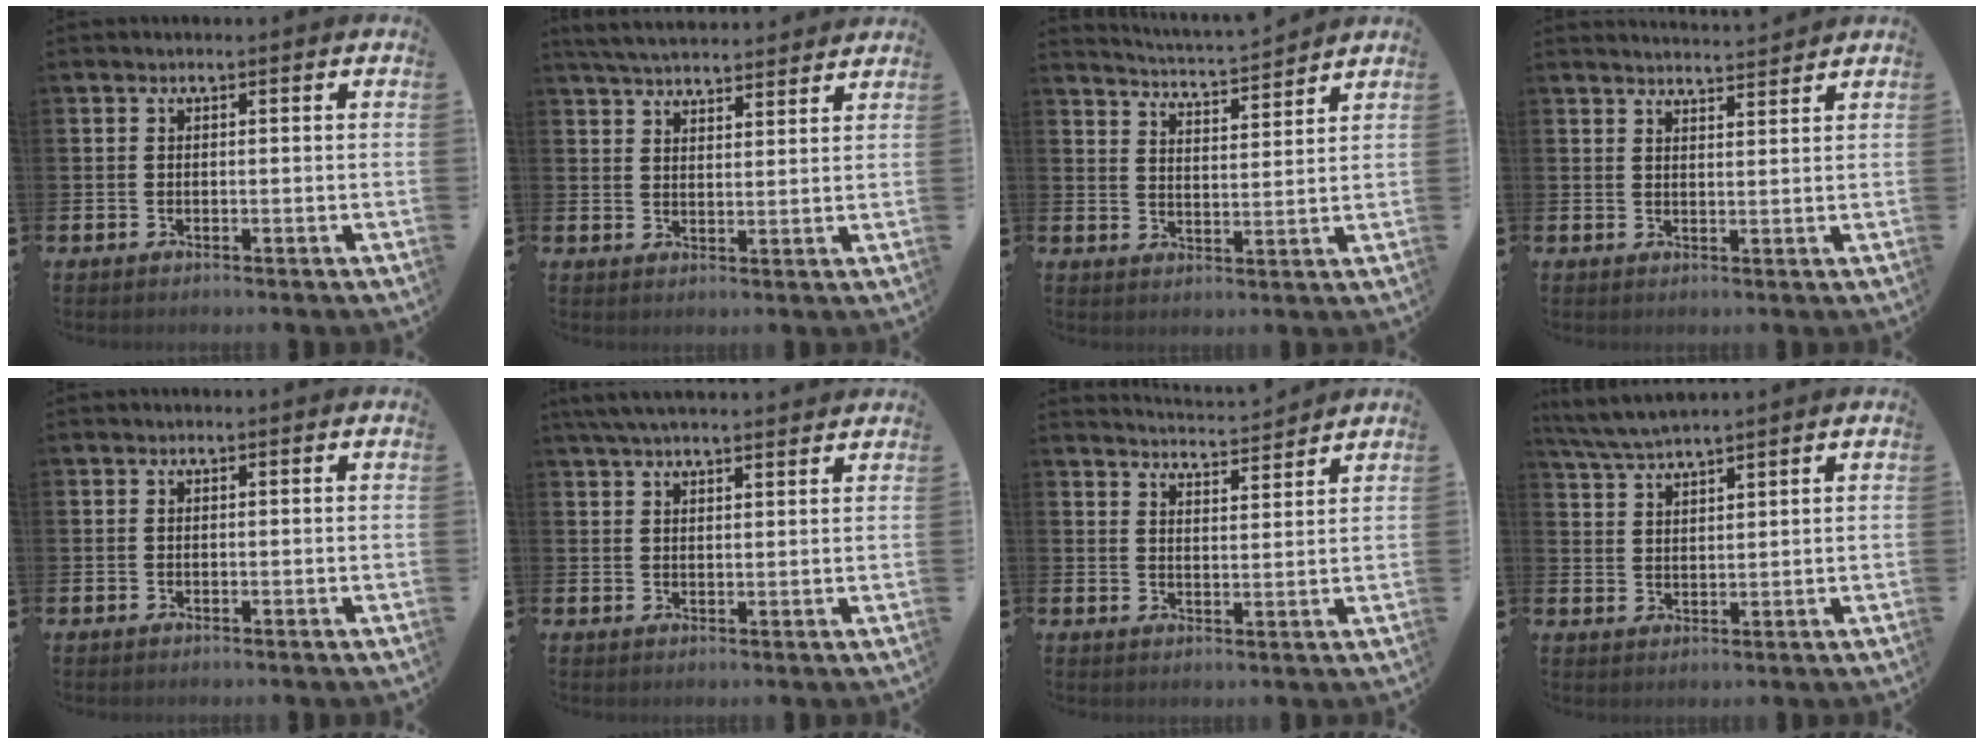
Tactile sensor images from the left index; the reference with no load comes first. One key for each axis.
{"total": 4.9, "fx": 4.8, "fy": 0.5, "fz": 0.6, "tx": -0.031, "ty": -0.021, "tz": 0.089}
{"total": 4.7, "fx": 4.7, "fy": -0.5, "fz": 0.2, "tx": -0.023, "ty": -0.037, "tz": 0.080}
{"total": 3.4, "fx": 3.3, "fy": -0.1, "fz": 0.0, "tx": -0.003, "ty": -0.021, "tz": 0.060}
{"total": 0.0}
{"total": 4.4, "fx": 4.1, "fy": 0.5, "fz": 1.4, "tx": -0.043, "ty": -0.006, "tz": 0.077}
{"total": 4.2, "fx": 4.2, "fy": -0.2, "fz": 0.0, "tx": -0.005, "ty": -0.033, "tz": 0.072}
{"total": 4.5, "fx": 4.4, "fy": 0.0, "fz": 1.2, "tx": -0.042, "ty": -0.016, "tz": 0.080}